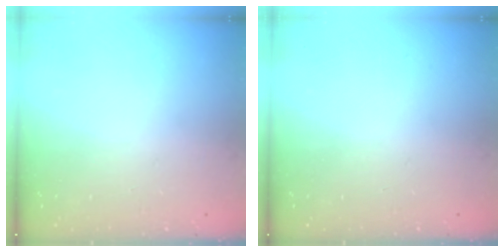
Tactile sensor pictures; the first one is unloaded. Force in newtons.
{"total": 0.0}